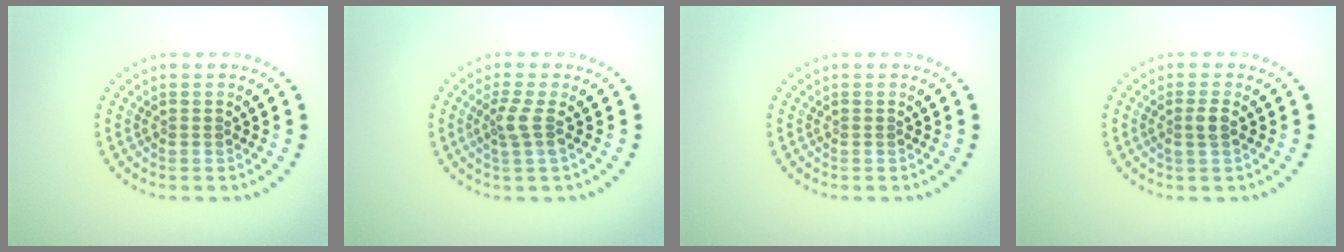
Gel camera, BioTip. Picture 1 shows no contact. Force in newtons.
{"total": 2.0, "press": 1.5, "slide": 1.3}
{"total": 0.0}
{"total": 1.4, "press": 1.2, "slide": 0.8}